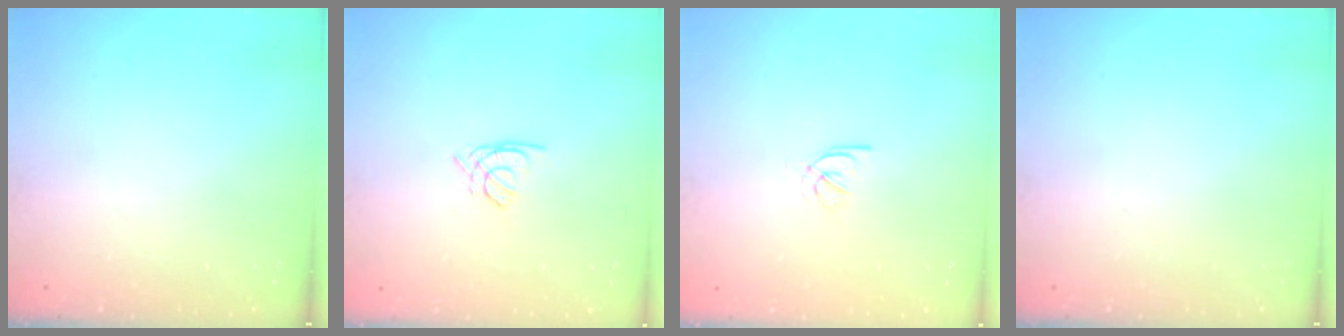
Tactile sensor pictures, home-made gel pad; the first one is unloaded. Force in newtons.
{"total": 1.4, "press": 1.4, "slide": 0.4}
{"total": 2.2, "press": 2.2, "slide": 0.5}
{"total": 0.0}